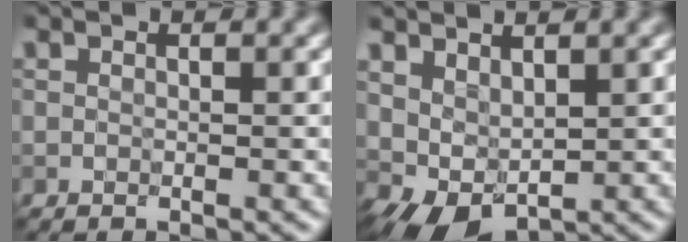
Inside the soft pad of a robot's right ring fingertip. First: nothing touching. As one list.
[{"total": 3.4, "force": [1.3, 2.1, 2.4], "torque": [-0.046, -0.004, 0.031]}]